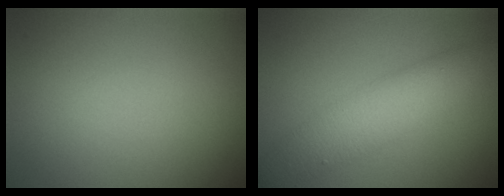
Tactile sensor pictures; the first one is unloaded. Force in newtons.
{"total": 4.8, "press": 4.8, "slide": 0.1}